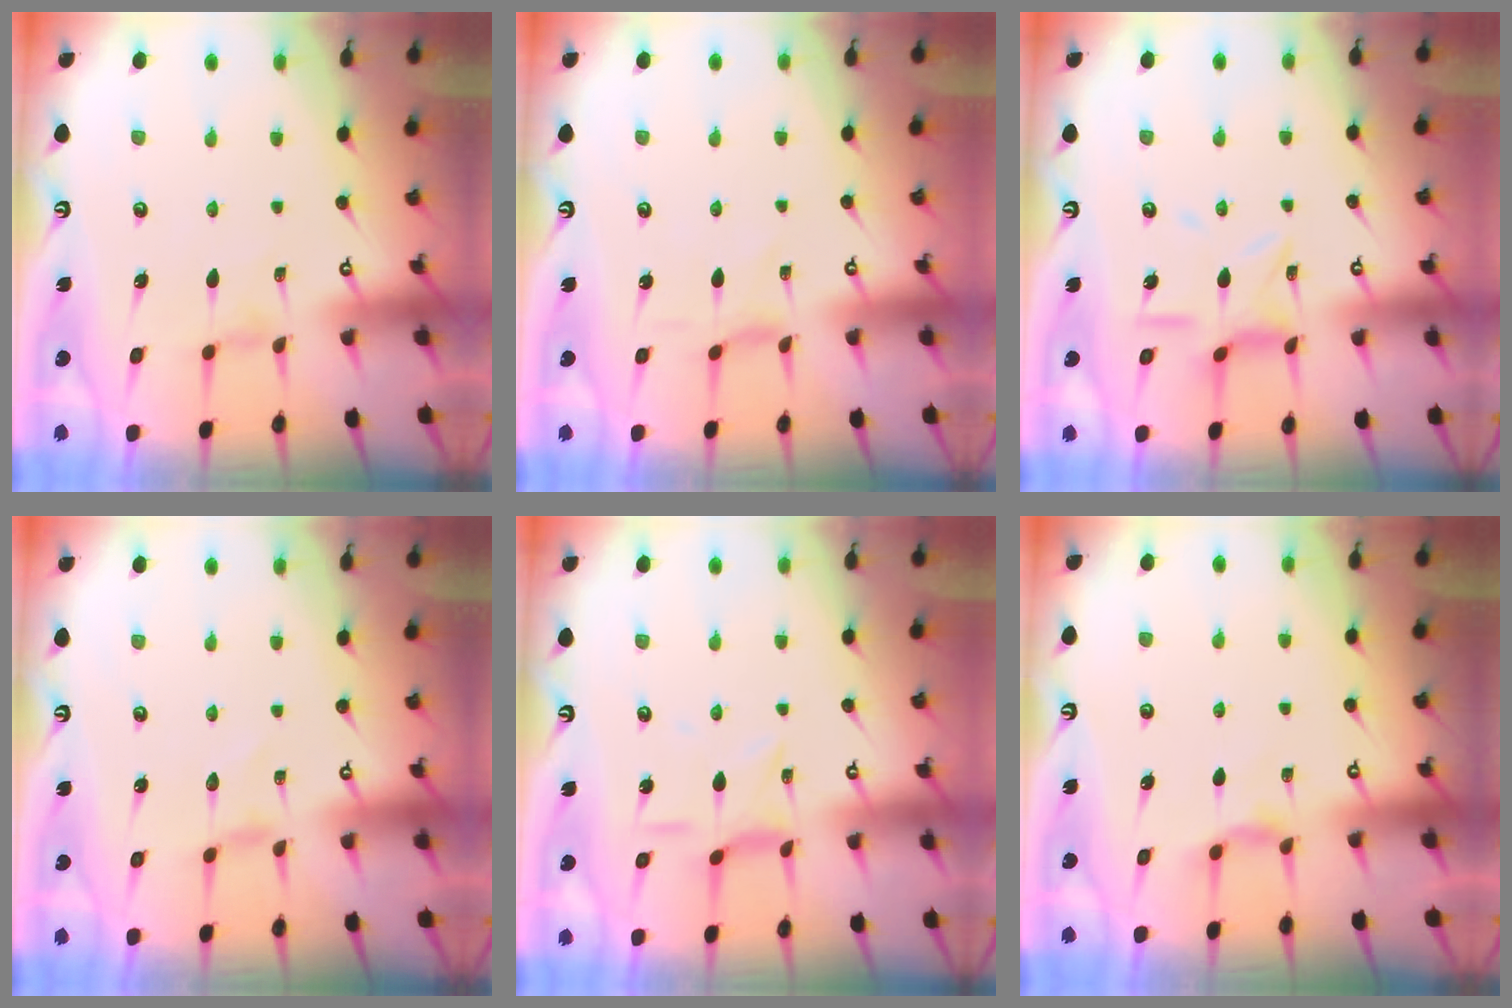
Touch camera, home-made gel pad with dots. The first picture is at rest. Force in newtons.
{"total": 0.0}
{"total": 8.8, "press": 8.7, "slide": 0.8}
{"total": 0.0}
{"total": 5.3, "press": 5.3, "slide": 0.3}
{"total": 3.5, "press": 3.4, "slide": 0.6}